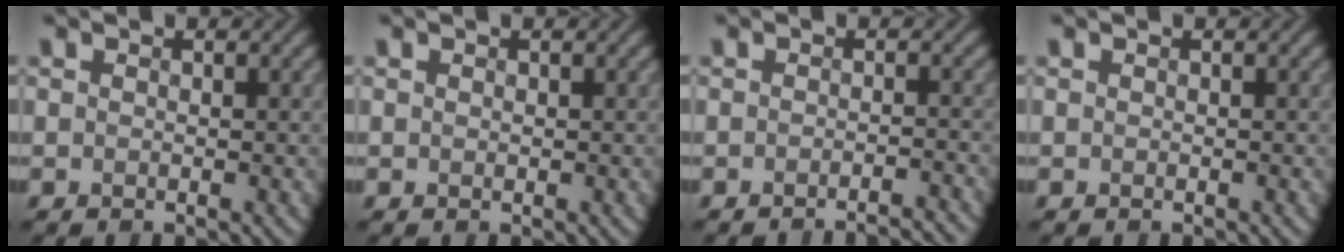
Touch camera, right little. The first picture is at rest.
{"total": 0.0}
{"total": 3.1, "force": [-2.9, 0.1, 0.8], "torque": [-0.012, 0.013, -0.035]}
{"total": 0.0}